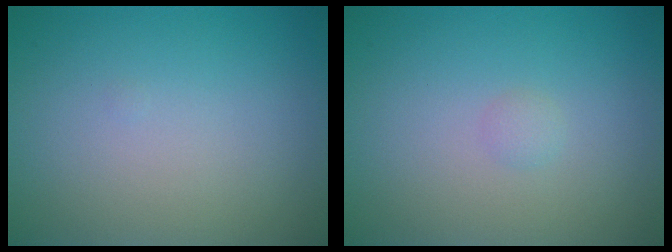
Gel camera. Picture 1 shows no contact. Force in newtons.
{"total": 0.6, "press": 0.6, "slide": 0.0}